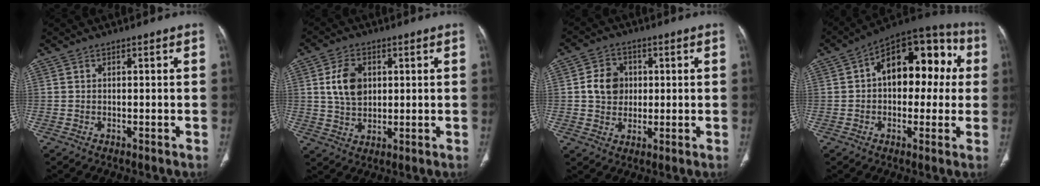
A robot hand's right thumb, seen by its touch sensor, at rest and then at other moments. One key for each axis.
{"total": 7.9, "fx": 1.8, "fy": 5.5, "fz": 5.4, "tx": -0.086, "ty": -0.007, "tz": 0.036}
{"total": 7.3, "fx": 0.8, "fy": 6.3, "fz": 3.6, "tx": -0.037, "ty": 0.002, "tz": 0.010}
{"total": 17.8, "fx": 3.0, "fy": 10.5, "fz": 14.0, "tx": -0.142, "ty": 0.046, "tz": 0.032}